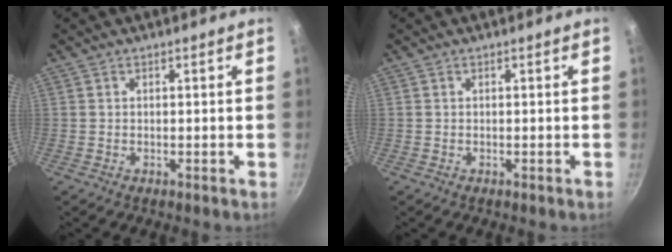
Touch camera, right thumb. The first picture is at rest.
{"total": 0.0}